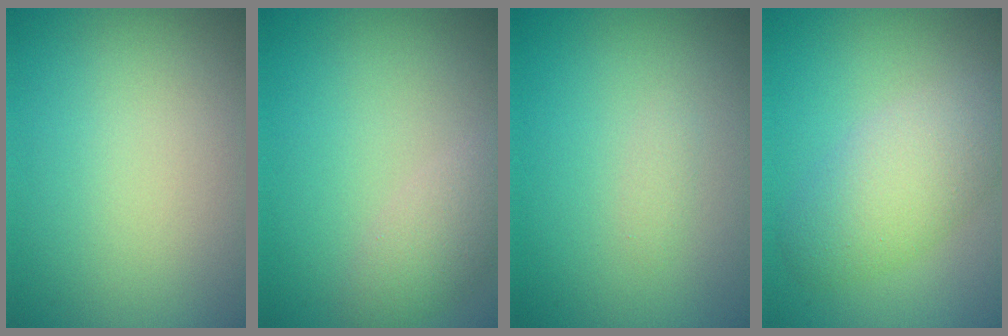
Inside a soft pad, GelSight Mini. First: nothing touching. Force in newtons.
{"total": 2.4, "press": 2.4, "slide": 0.2}
{"total": 0.6, "press": 0.6, "slide": 0.0}
{"total": 4.6, "press": 4.6, "slide": 0.3}